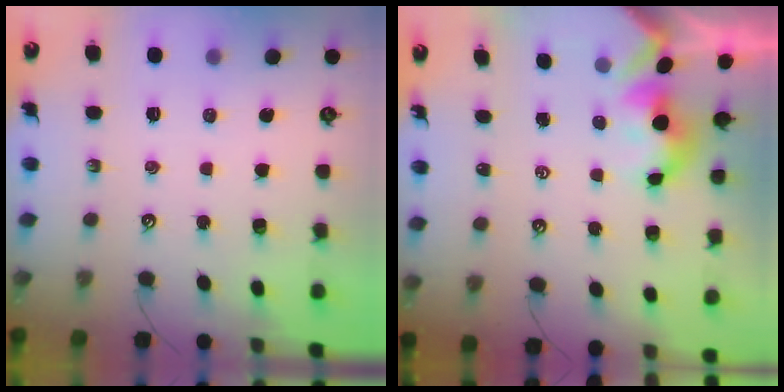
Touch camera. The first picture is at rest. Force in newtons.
{"total": 2.3, "press": 2.3, "slide": 0.2}